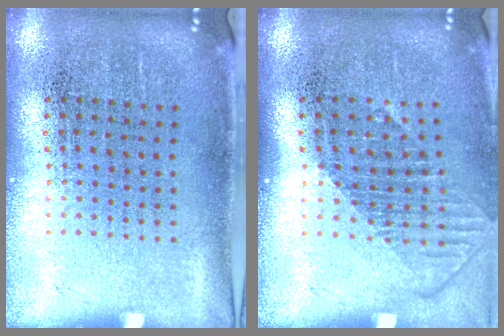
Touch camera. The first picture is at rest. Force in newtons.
{"total": 1.4, "press": 1.1, "slide": 0.9}